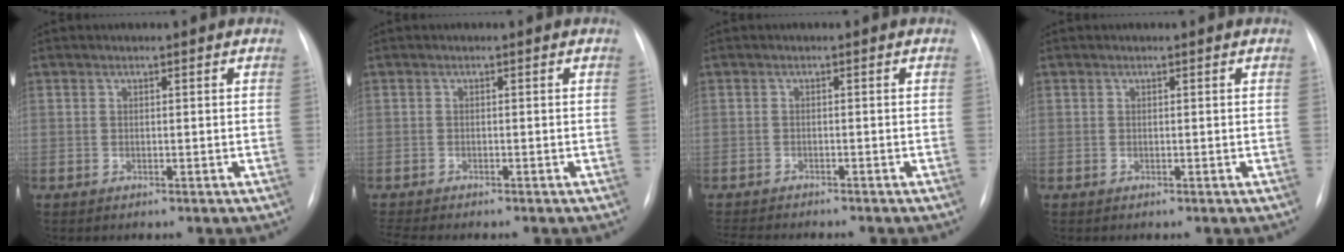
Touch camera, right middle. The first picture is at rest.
{"total": 3.2, "force": [-2.9, 0.0, 1.3], "torque": [-0.024, -0.008, -0.043]}
{"total": 7.2, "force": [-6.6, 0.9, 2.7], "torque": [-0.040, -0.010, -0.096]}
{"total": 0.0}